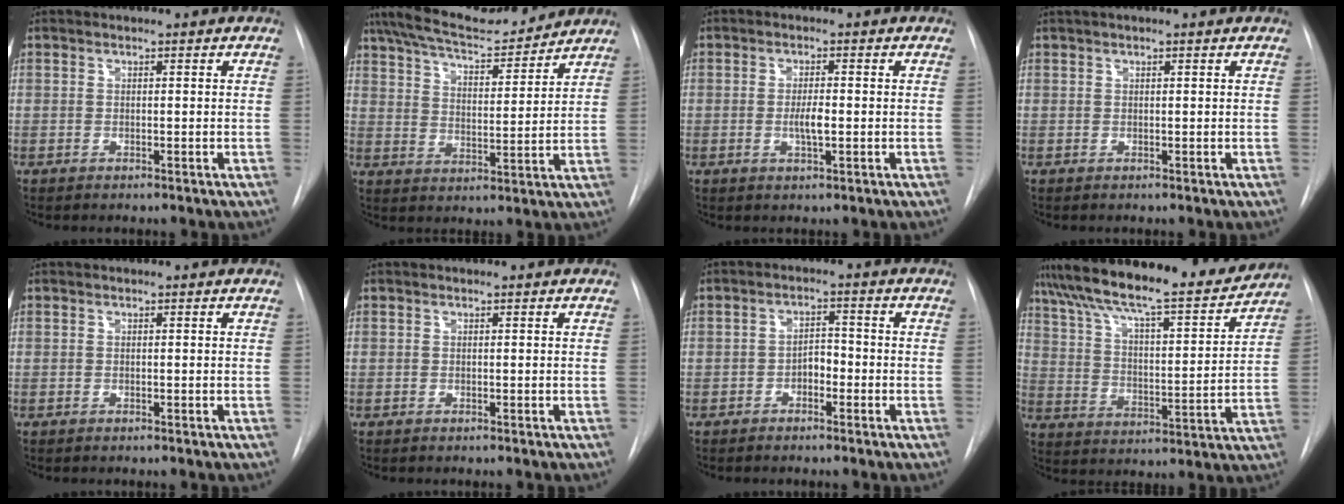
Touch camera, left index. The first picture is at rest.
{"total": 15.5, "force": [13.7, 3.0, 6.5], "torque": [-0.114, 0.017, 0.220]}
{"total": 2.7, "force": [-0.4, 0.5, 2.7], "torque": [-0.052, -0.002, -0.005]}
{"total": 2.9, "force": [2.2, 0.3, 1.9], "torque": [-0.030, 0.032, 0.035]}
{"total": 0.0}
{"total": 0.0}
{"total": 2.7, "force": [-1.2, 1.5, 1.8], "torque": [-0.022, 0.010, -0.023]}
{"total": 19.9, "force": [17.8, 2.0, 8.6], "torque": [-0.149, -0.002, 0.271]}